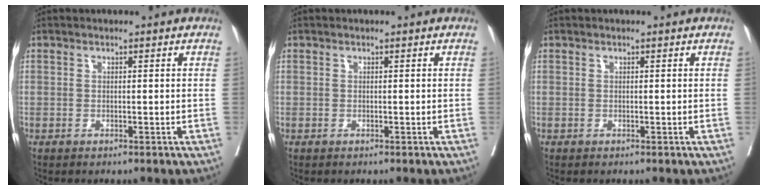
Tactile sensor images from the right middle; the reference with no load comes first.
{"total": 0.0}
{"total": 0.0}